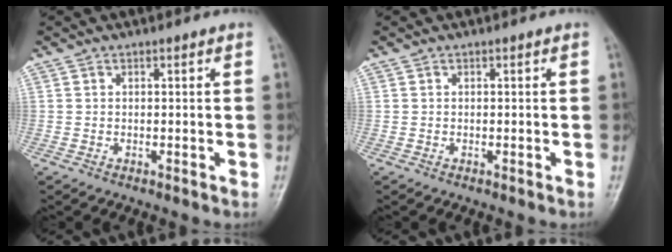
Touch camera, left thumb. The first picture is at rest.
{"total": 0.0}